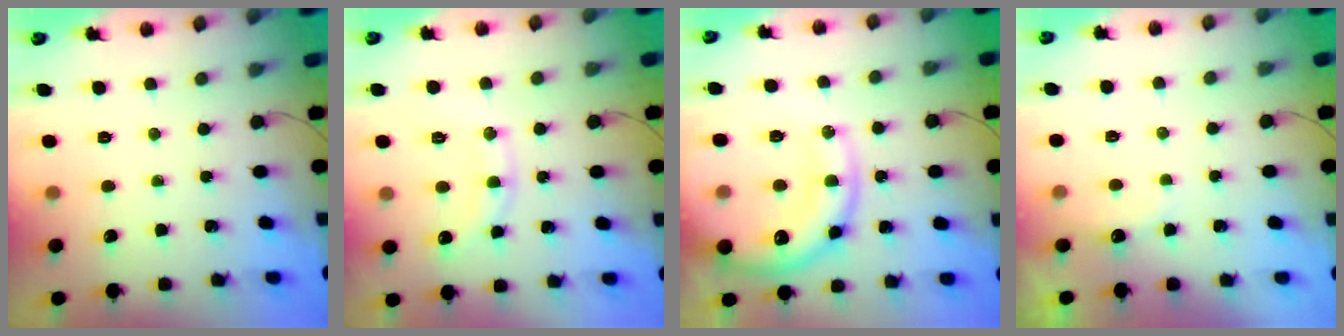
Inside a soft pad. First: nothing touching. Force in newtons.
{"total": 10.2, "press": 10.2, "slide": 0.6}
{"total": 18.3, "press": 18.1, "slide": 2.7}
{"total": 4.4, "press": 4.3, "slide": 1.0}